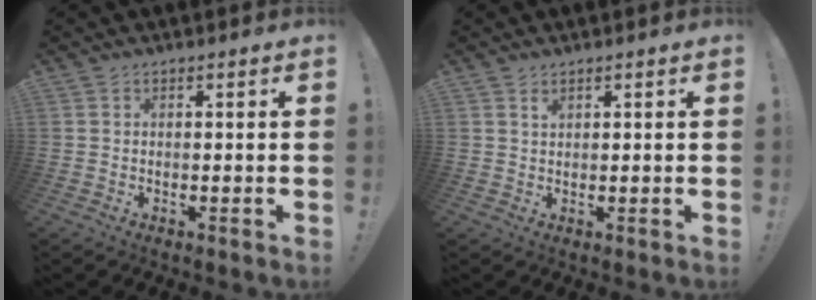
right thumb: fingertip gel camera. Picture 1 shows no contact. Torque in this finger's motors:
{"motor_torque": [-0.06, -0.18, -0.20, 0.16, 0.00]}